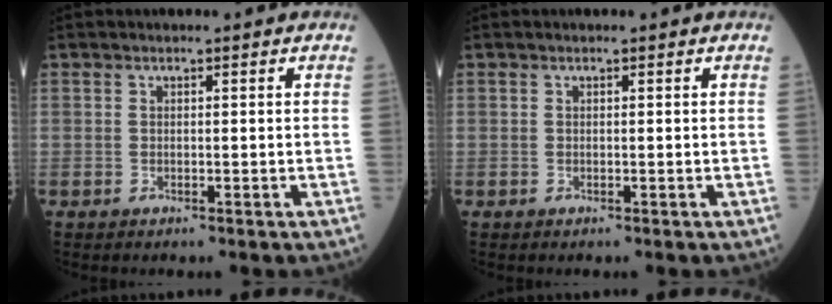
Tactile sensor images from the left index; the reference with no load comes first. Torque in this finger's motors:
{"motor_torque": [-0.01, 0.02, 0.00, 0.00]}